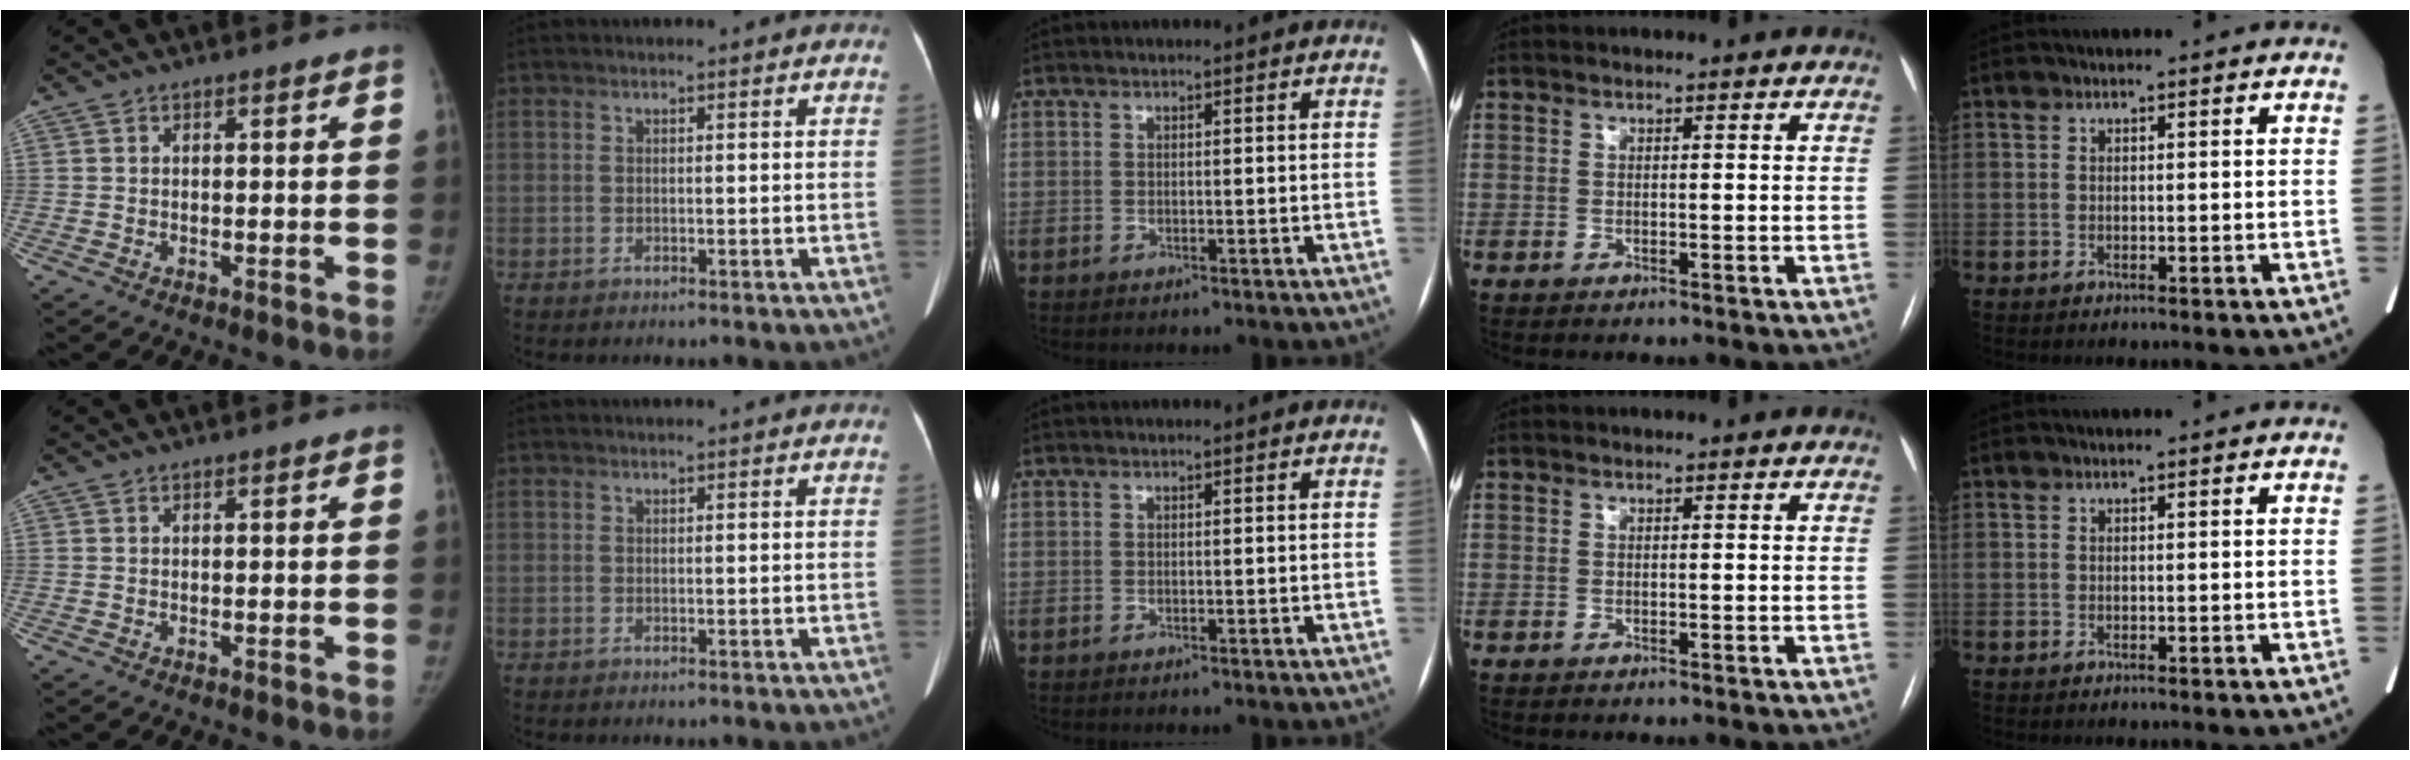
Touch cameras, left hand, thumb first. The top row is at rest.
{}